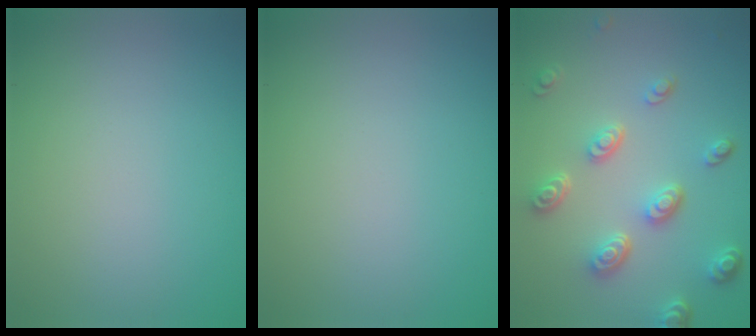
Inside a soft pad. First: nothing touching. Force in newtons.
{"total": 0.0}
{"total": 4.7, "press": 3.6, "slide": 3.1}